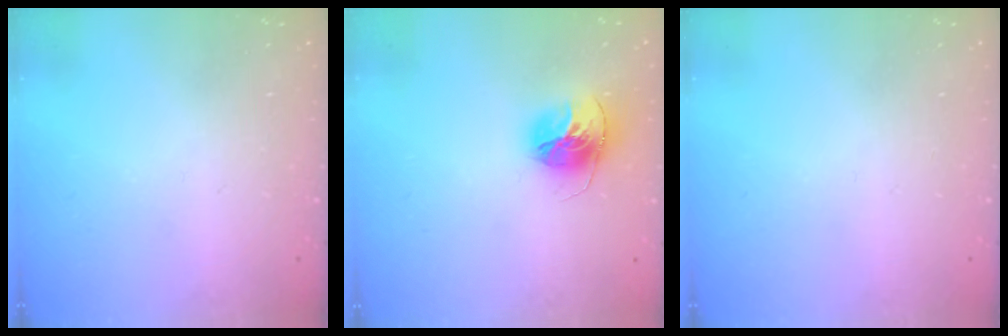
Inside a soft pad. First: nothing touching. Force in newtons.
{"total": 14.3, "press": 14.3, "slide": 1.5}
{"total": 0.0}